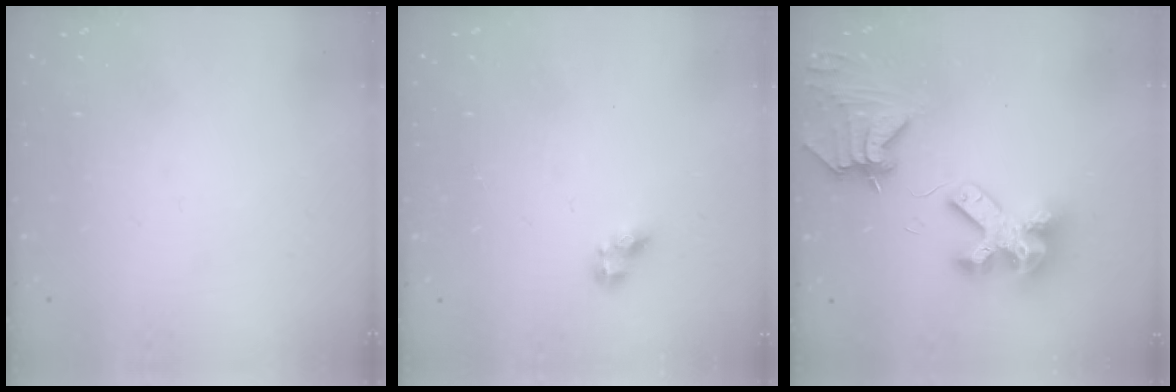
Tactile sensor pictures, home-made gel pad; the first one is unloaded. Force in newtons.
{"total": 5.1, "press": 5.1, "slide": 0.3}
{"total": 11.6, "press": 11.5, "slide": 0.9}